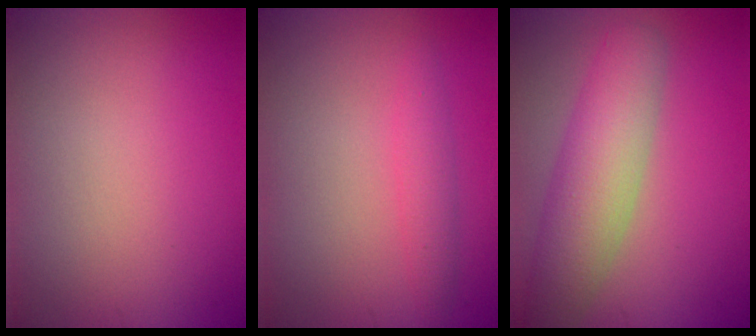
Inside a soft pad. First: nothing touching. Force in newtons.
{"total": 1.8, "press": 1.8, "slide": 0.1}
{"total": 6.4, "press": 6.4, "slide": 0.4}